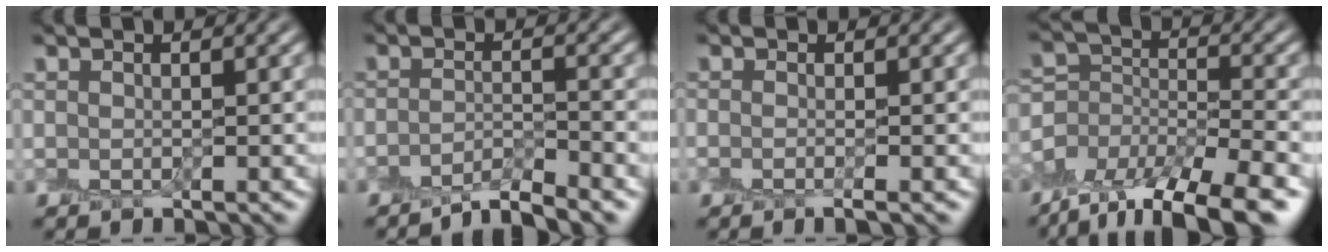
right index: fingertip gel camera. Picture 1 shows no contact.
{"total": 3.3, "force": [-2.7, 0.6, 1.8], "torque": [-0.020, 0.004, -0.058]}
{"total": 1.3, "force": [-0.4, 0.3, 1.2], "torque": [-0.019, -0.009, -0.010]}
{"total": 11.1, "force": [-8.5, 4.3, 5.8], "torque": [-0.098, 0.003, -0.148]}